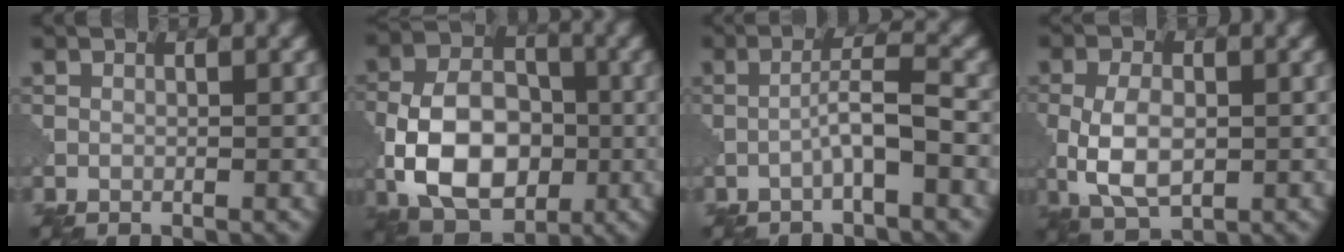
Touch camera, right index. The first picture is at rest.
{"total": 9.8, "force": [-2.4, 6.5, 7.0], "torque": [-0.132, 0.004, -0.053]}
{"total": 3.1, "force": [-1.3, 0.2, 2.8], "torque": [-0.051, 0.016, -0.029]}
{"total": 5.1, "force": [-0.8, 3.0, 4.1], "torque": [-0.087, -0.003, -0.016]}